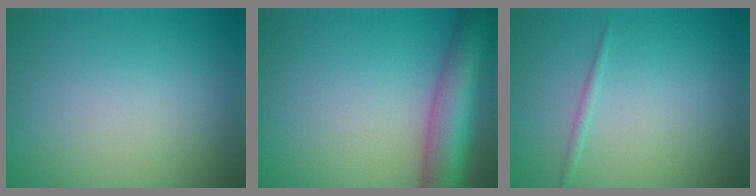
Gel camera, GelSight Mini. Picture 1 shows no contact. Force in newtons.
{"total": 8.2, "press": 8.2, "slide": 0.4}
{"total": 0.7, "press": 0.7, "slide": 0.0}